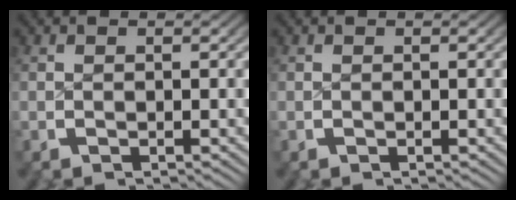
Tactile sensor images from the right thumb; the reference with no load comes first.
{"total": 0.0}